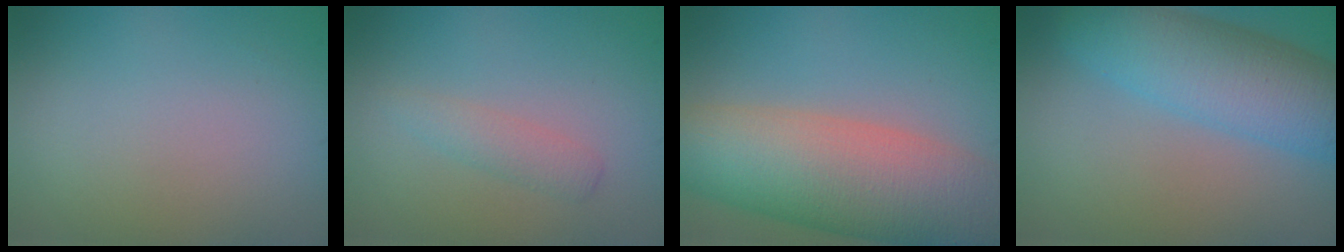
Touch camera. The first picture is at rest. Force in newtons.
{"total": 1.7, "press": 1.7, "slide": 0.1}
{"total": 12.4, "press": 12.4, "slide": 0.5}
{"total": 7.9, "press": 7.9, "slide": 0.2}